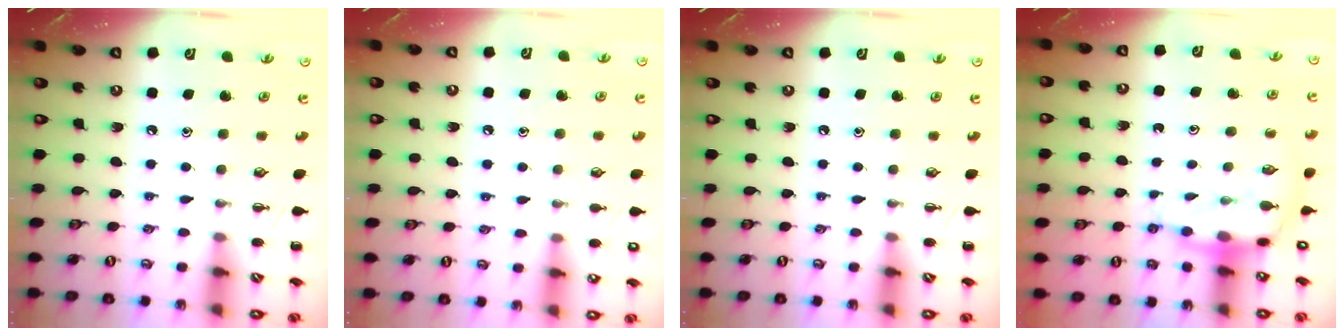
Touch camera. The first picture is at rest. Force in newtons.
{"total": 6.8, "press": 6.4, "slide": 2.1}
{"total": 0.0}
{"total": 7.9, "press": 7.8, "slide": 1.3}